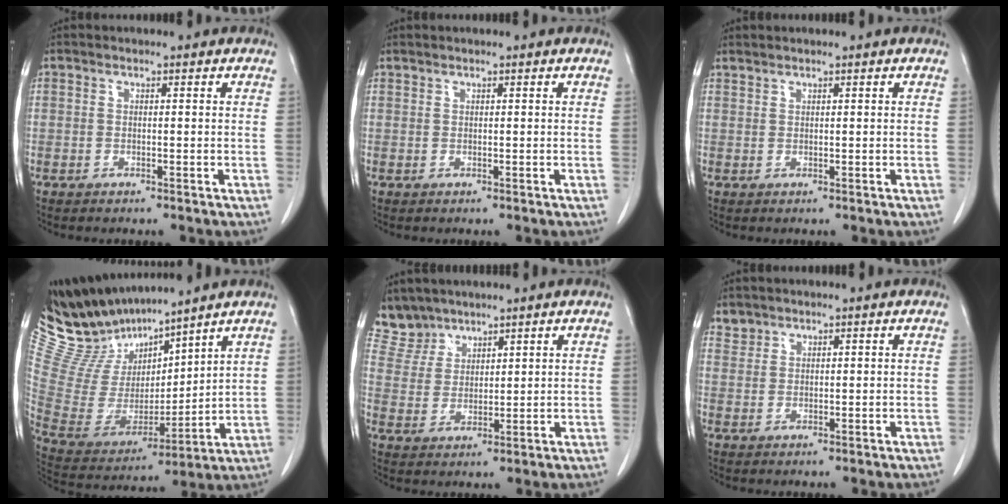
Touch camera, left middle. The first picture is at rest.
{"total": 0.0}
{"total": 0.7, "force": [0.7, 0.0, 0.0], "torque": [-0.004, 0.000, 0.017]}
{"total": 14.0, "force": [13.2, 2.8, 3.9], "torque": [-0.097, -0.003, 0.269]}
{"total": 5.1, "force": [4.7, 1.9, -0.4], "torque": [0.005, 0.005, 0.106]}
{"total": 1.5, "force": [1.4, 0.6, -0.3], "torque": [0.008, 0.004, 0.026]}